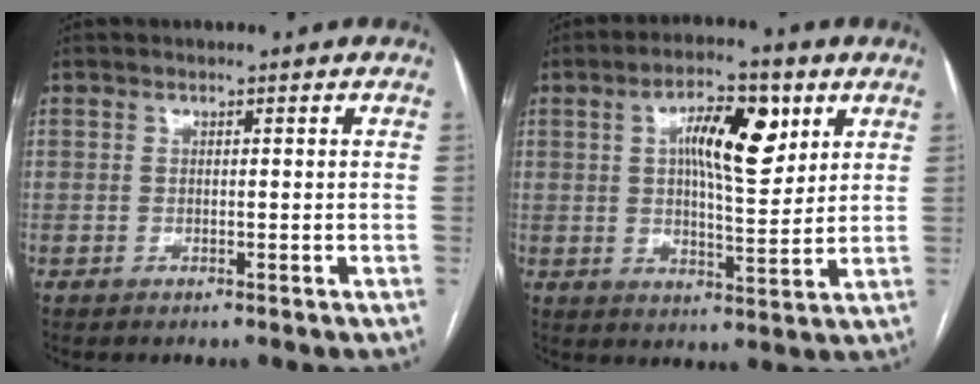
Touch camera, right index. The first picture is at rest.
{"total": 11.0, "force": [4.0, 3.4, 9.7], "torque": [-0.159, 0.012, 0.066]}